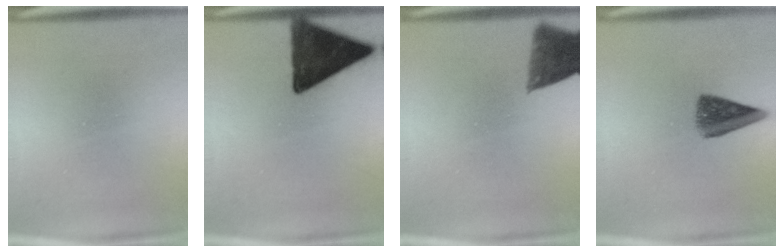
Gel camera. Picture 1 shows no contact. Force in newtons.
{"total": 13.6}
{"total": 8.2}
{"total": 5.6}